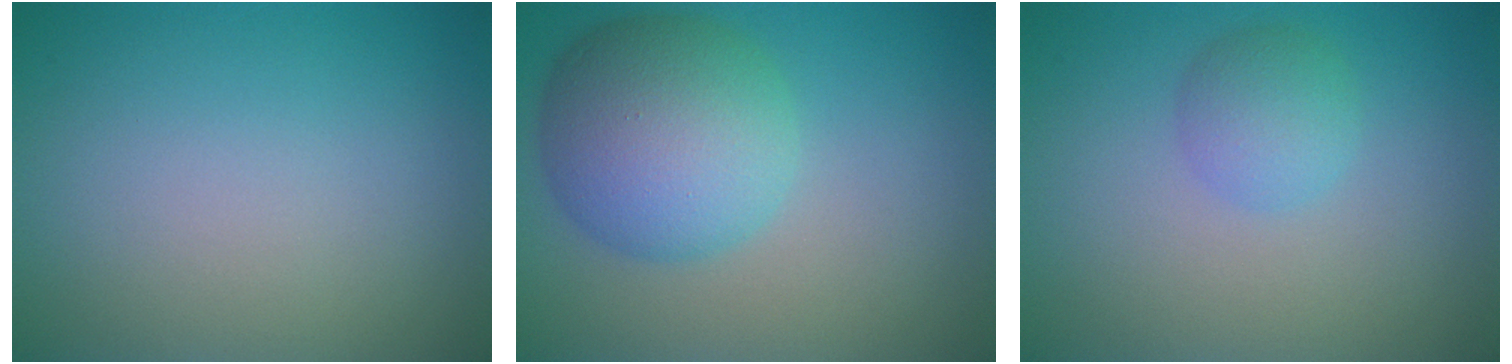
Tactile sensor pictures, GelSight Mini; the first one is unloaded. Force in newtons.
{"total": 7.9, "press": 7.9, "slide": 0.1}
{"total": 2.4, "press": 2.4, "slide": 0.1}